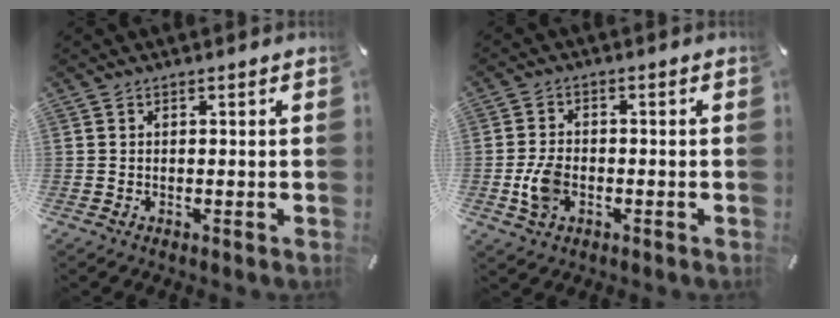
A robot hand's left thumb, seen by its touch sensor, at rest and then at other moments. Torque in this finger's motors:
{"motor_torque": [-0.22, 0.52, 0.10, 0.00, 0.03]}